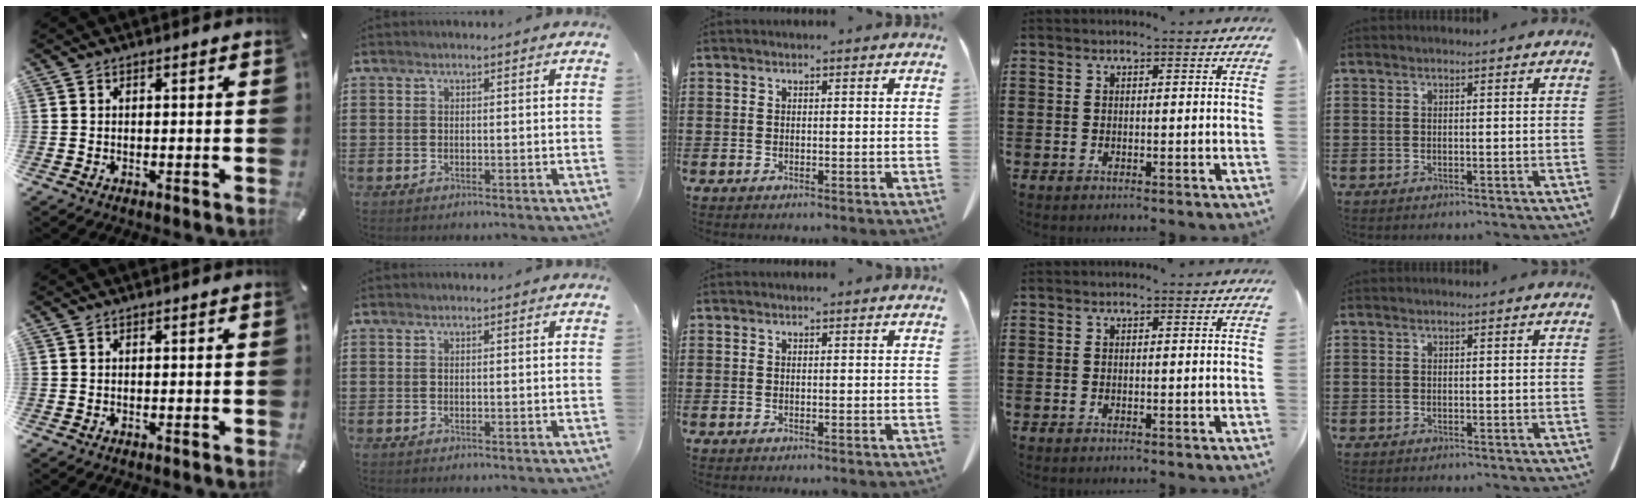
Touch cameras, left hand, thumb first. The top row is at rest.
{}